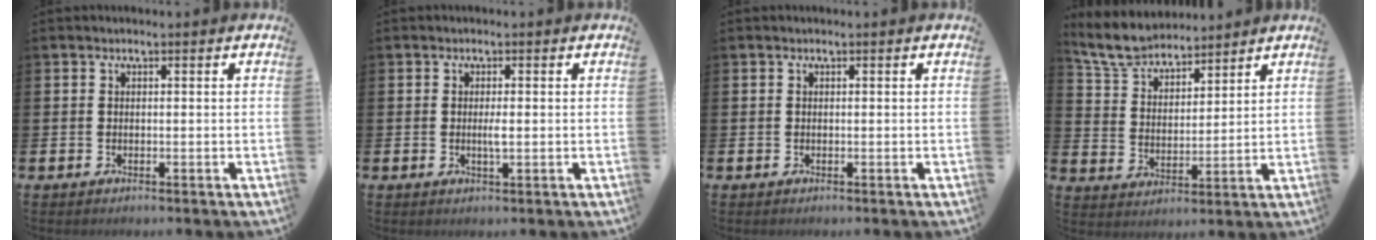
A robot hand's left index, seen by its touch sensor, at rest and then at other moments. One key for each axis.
{"total": 1.3, "fx": 0.1, "fy": 0.2, "fz": 1.3, "tx": -0.026, "ty": -0.001, "tz": 0.000}
{"total": 0.0}
{"total": 6.9, "fx": 6.5, "fy": 1.8, "fz": 1.5, "tx": -0.057, "ty": -0.030, "tz": 0.118}